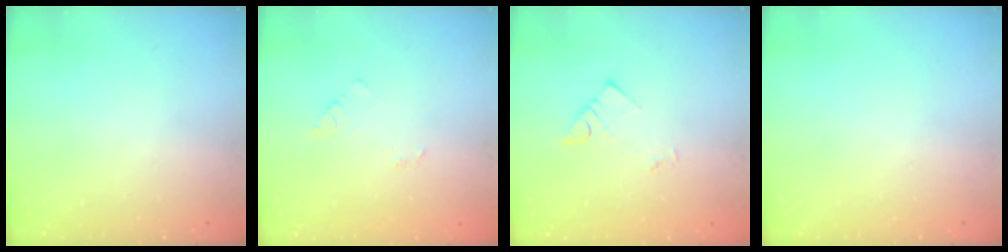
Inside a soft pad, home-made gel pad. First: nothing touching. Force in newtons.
{"total": 2.9, "press": 2.9, "slide": 0.3}
{"total": 4.1, "press": 4.1, "slide": 0.2}
{"total": 0.0}